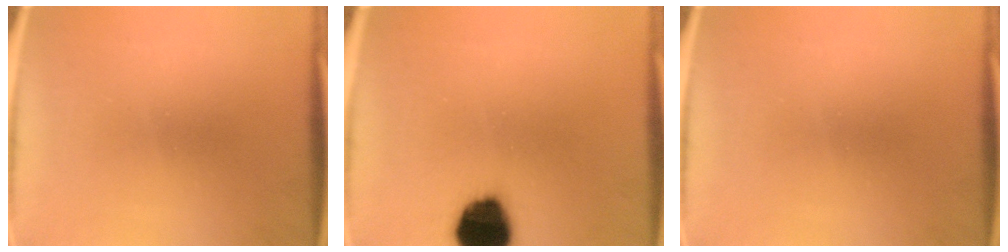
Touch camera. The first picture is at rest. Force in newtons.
{"total": 14.0}
{"total": 0.0}